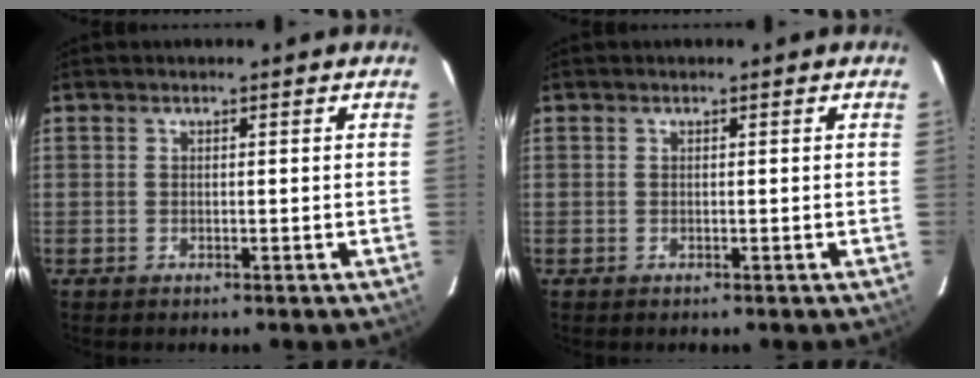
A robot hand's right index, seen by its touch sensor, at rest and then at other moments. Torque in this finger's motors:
{"motor_torque": [0.00, 0.00, 0.00, 0.00]}